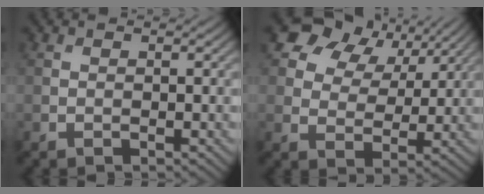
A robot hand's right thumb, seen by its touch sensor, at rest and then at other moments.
{"total": 11.0, "force": [6.9, 6.9, 5.1], "torque": [-0.124, 0.016, 0.114]}